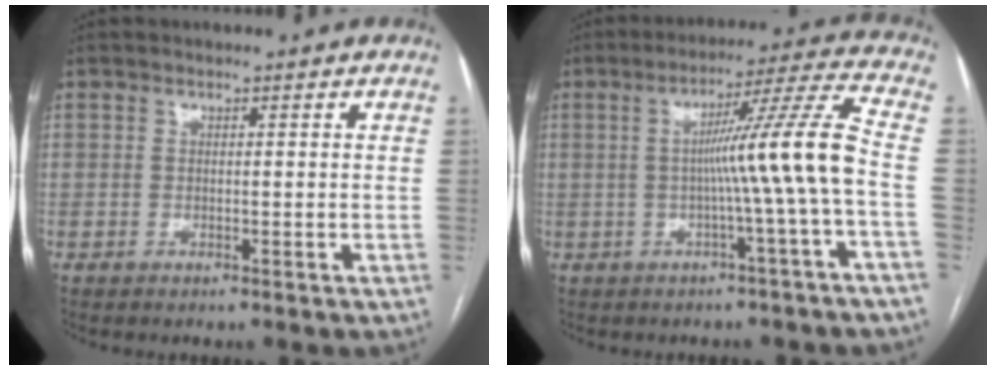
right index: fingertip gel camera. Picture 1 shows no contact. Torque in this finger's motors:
{"motor_torque": [1.49, -0.15, 0.75, 0.17]}